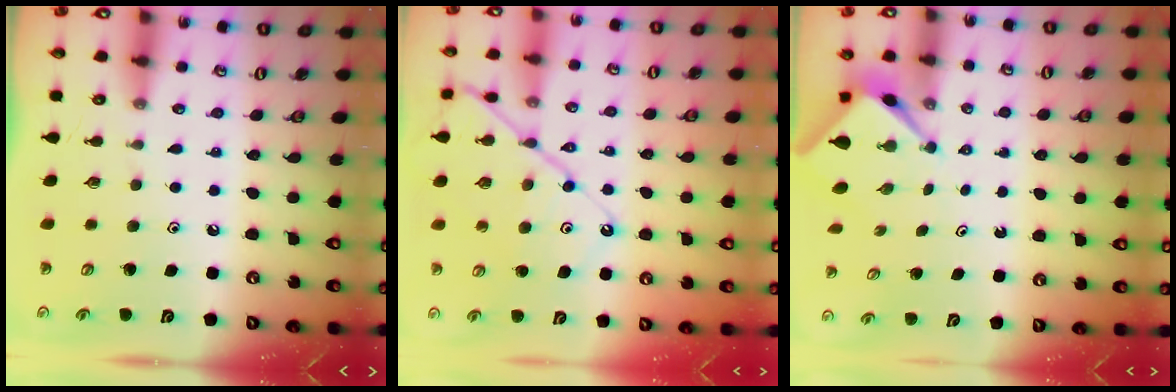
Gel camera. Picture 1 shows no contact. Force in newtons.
{"total": 12.5, "press": 12.4, "slide": 1.4}
{"total": 2.5, "press": 2.5, "slide": 0.2}